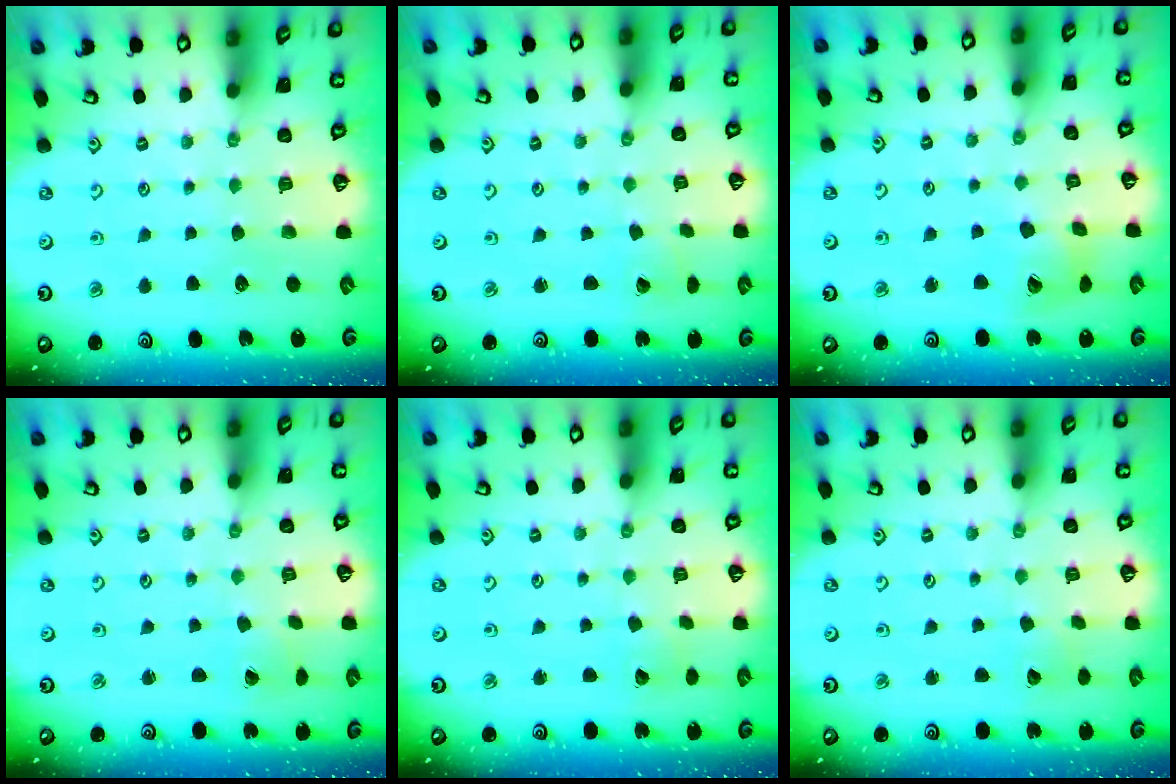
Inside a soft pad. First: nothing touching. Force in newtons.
{"total": 1.9, "press": 1.9, "slide": 0.1}
{"total": 11.2, "press": 11.1, "slide": 1.5}
{"total": 0.6, "press": 0.6, "slide": 0.1}
{"total": 2.9, "press": 2.9, "slide": 0.3}
{"total": 2.9, "press": 2.9, "slide": 0.3}